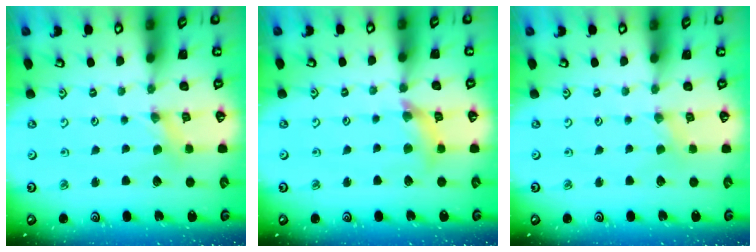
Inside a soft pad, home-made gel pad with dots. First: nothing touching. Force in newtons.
{"total": 8.5, "press": 8.4, "slide": 1.0}
{"total": 0.0}